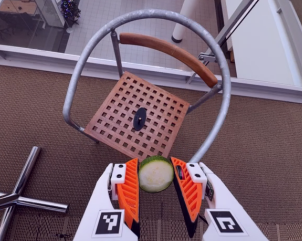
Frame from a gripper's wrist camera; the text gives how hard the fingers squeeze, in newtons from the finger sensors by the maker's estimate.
{"total": 9.1, "left": 9.4, "right": 8.9}